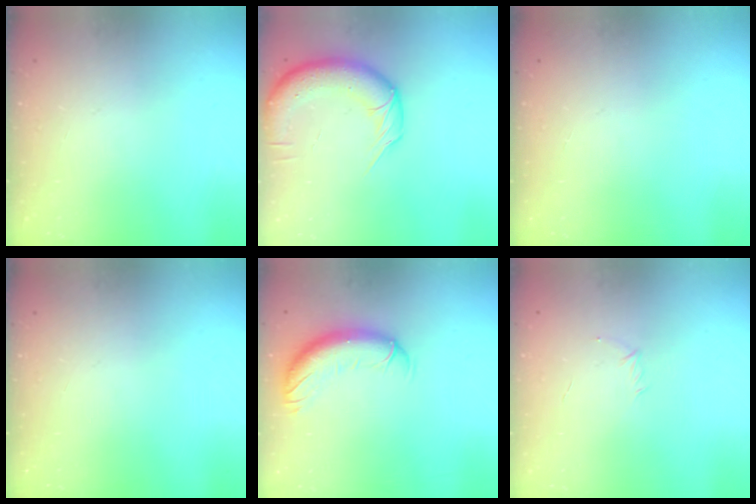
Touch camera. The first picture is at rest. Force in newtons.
{"total": 11.4, "press": 11.0, "slide": 3.1}
{"total": 0.0}
{"total": 0.0}
{"total": 13.7, "press": 13.3, "slide": 3.4}
{"total": 3.7, "press": 3.7, "slide": 0.7}